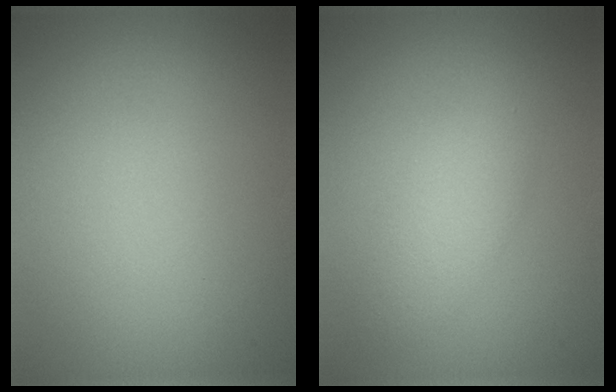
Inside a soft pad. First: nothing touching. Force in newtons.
{"total": 2.7, "press": 2.7, "slide": 0.0}